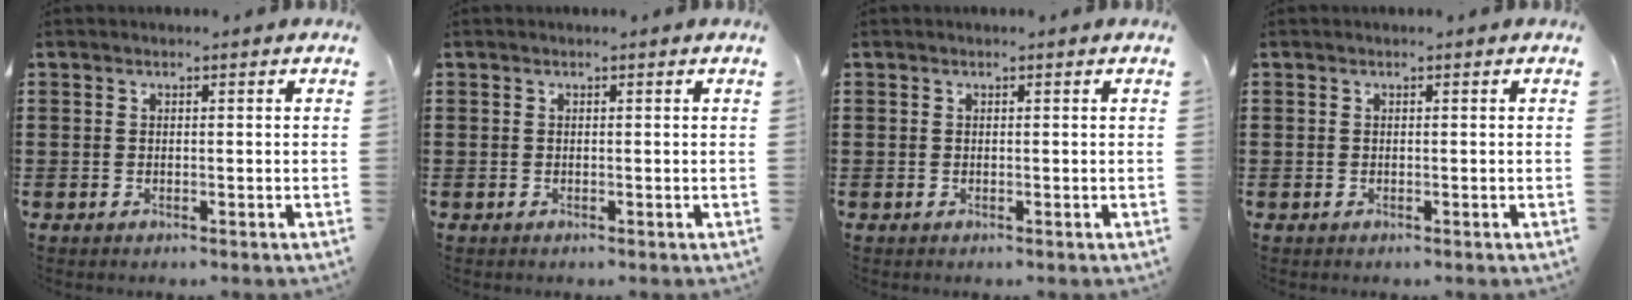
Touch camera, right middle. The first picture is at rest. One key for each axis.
{"total": 0.0}
{"total": 0.0}
{"total": 0.0}